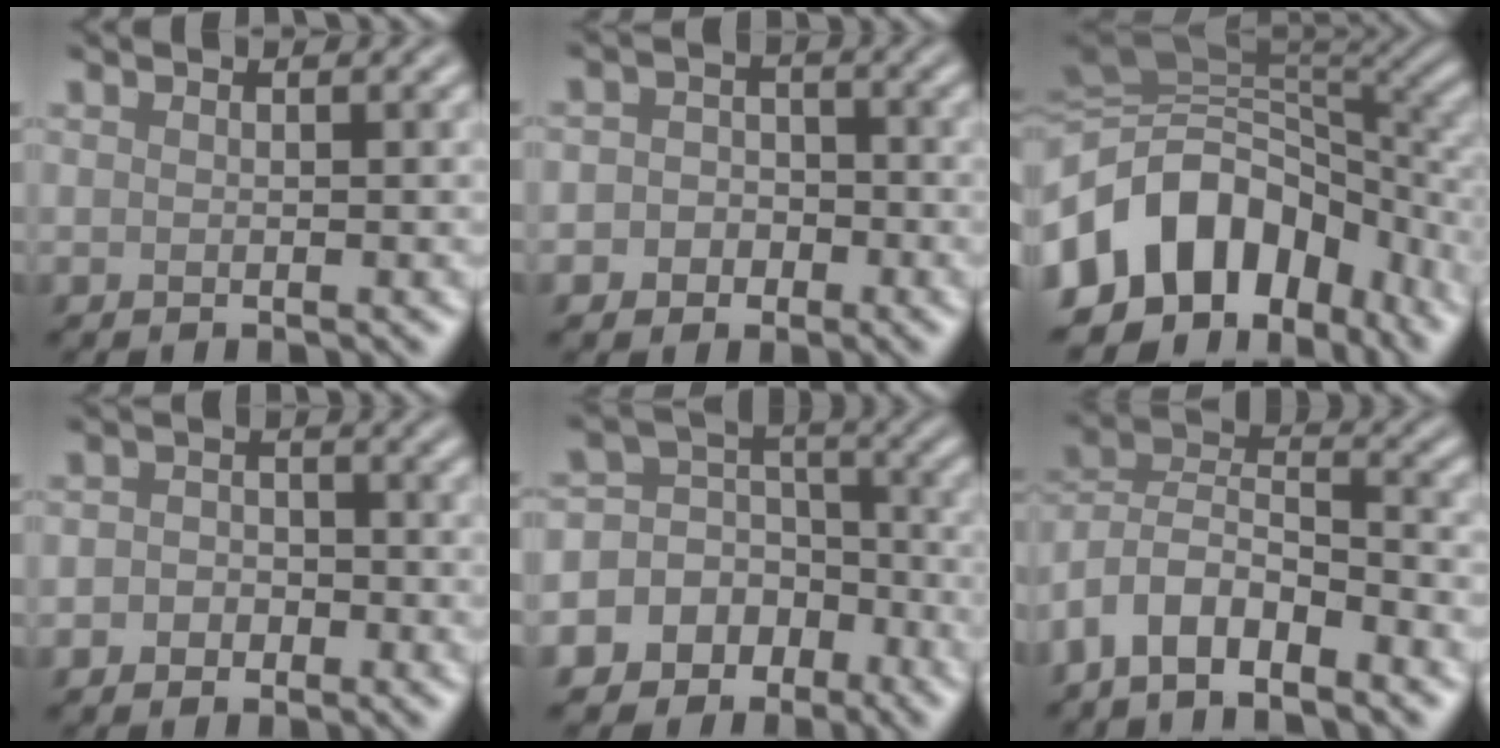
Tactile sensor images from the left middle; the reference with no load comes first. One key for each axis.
{"total": 3.0, "fx": -0.9, "fy": 2.6, "fz": 1.1, "tx": 0.008, "ty": 0.003, "tz": -0.034}
{"total": 14.1, "fx": -3.6, "fy": 10.1, "fz": 9.1, "tx": -0.176, "ty": 0.011, "tz": -0.072}
{"total": 2.2, "fx": -0.8, "fy": 1.8, "fz": 0.9, "tx": 0.002, "ty": -0.001, "tz": -0.028}
{"total": 10.9, "fx": -5.6, "fy": 9.1, "fz": 2.1, "tx": -0.058, "ty": 0.001, "tz": -0.097}
{"total": 7.1, "fx": -4.7, "fy": 2.9, "fz": 4.5, "tx": -0.080, "ty": 0.004, "tz": -0.095}